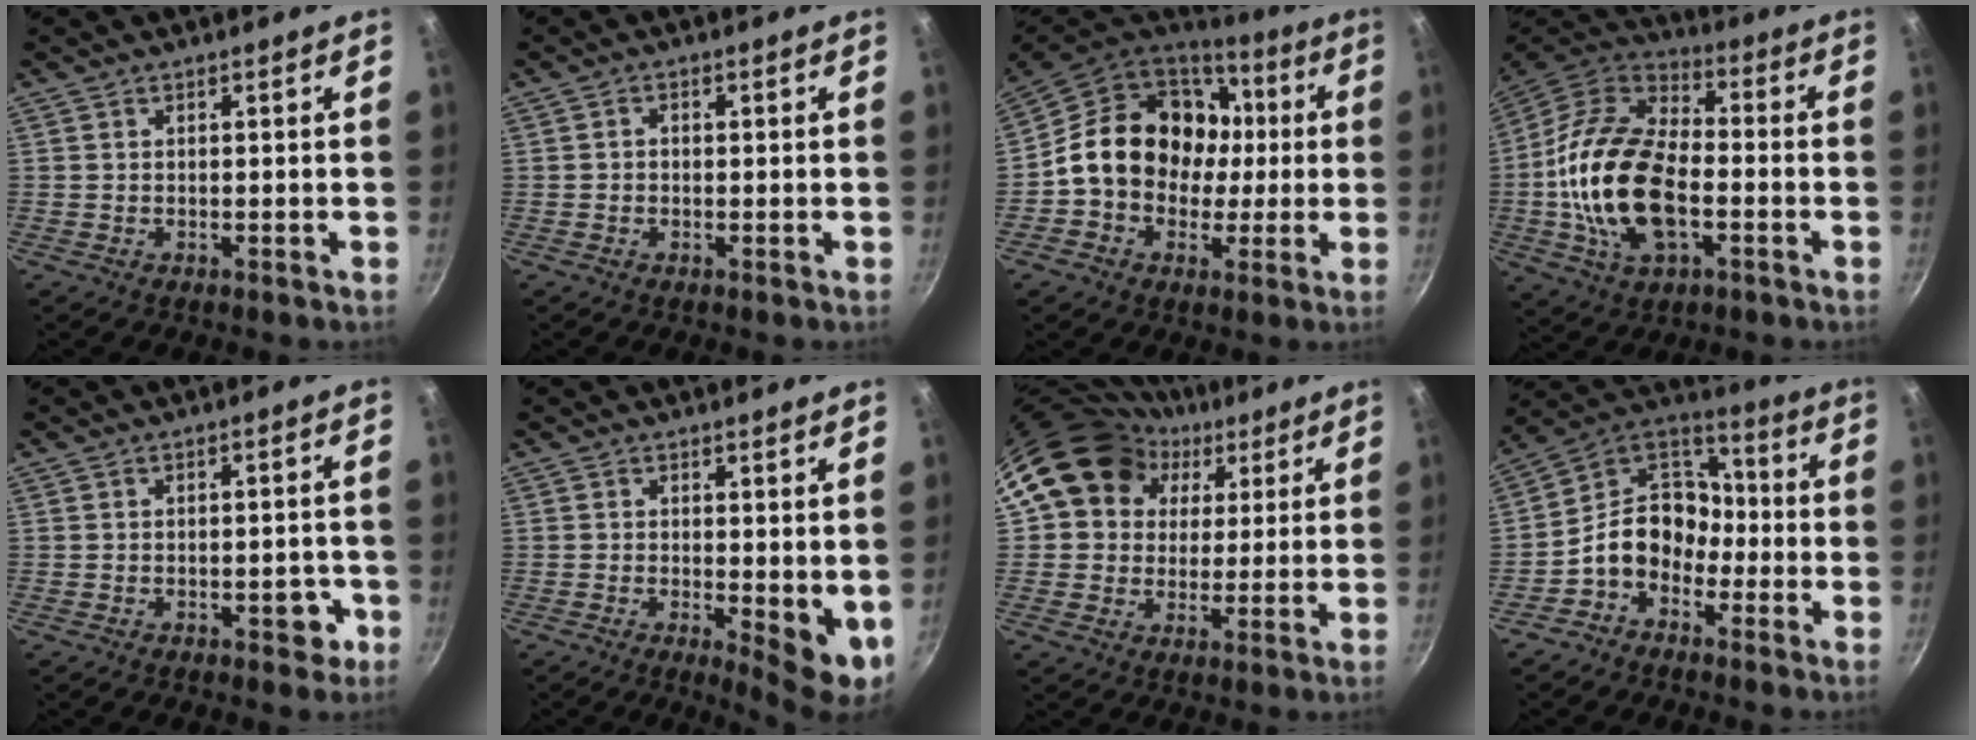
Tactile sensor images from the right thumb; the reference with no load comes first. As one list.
[{"total": 1.2, "force": [-0.1, 1.0, 0.7], "torque": [-0.011, 0.006, -0.004]}, {"total": 19.7, "force": [1.0, 16.2, 11.3], "torque": [-0.158, 0.042, 0.013]}, {"total": 21.7, "force": [-3.4, 12.5, 17.4], "torque": [-0.324, 0.029, -0.071]}, {"total": 4.0, "force": [-1.7, 2.3, 2.9], "torque": [-0.010, 0.018, -0.018]}, {"total": 7.3, "force": [-0.1, 2.8, 6.7], "torque": [-0.078, -0.012, 0.004]}, {"total": 14.2, "force": [5.4, 11.9, 5.4], "torque": [-0.061, 0.006, 0.083]}, {"total": 12.4, "force": [-4.5, 9.5, 6.6], "torque": [-0.066, 0.067, -0.110]}]